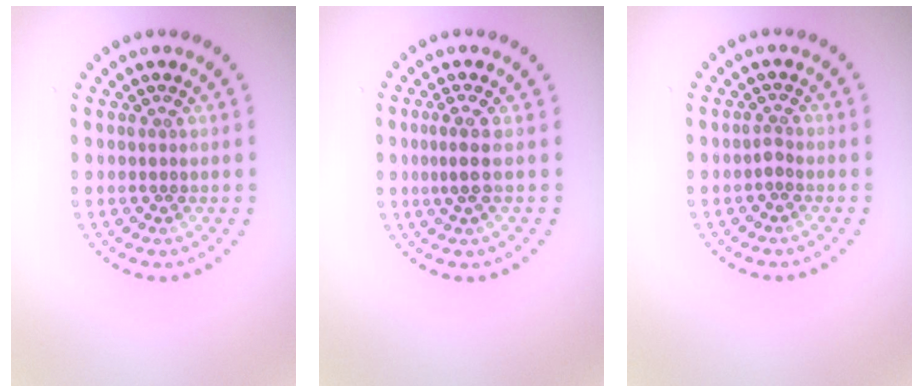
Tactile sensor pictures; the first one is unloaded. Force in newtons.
{"total": 2.0, "press": 1.5, "slide": 1.4}
{"total": 0.9, "press": 0.6, "slide": 0.6}